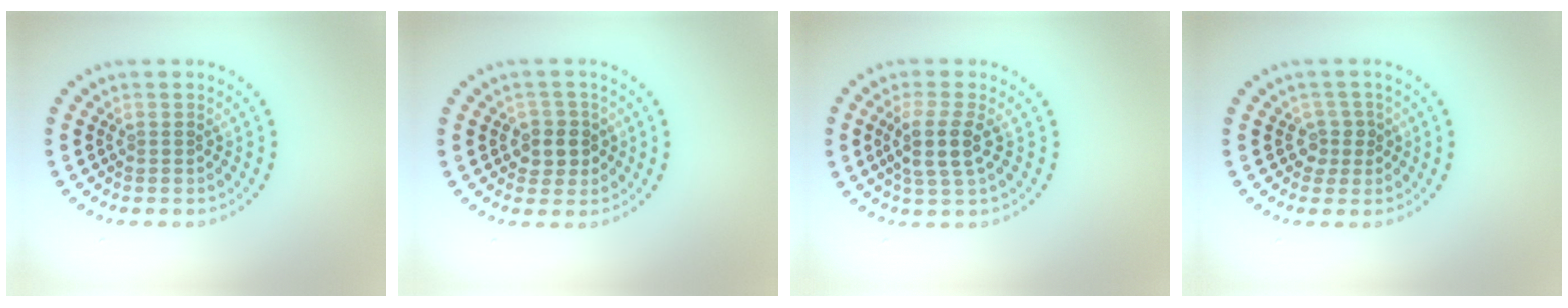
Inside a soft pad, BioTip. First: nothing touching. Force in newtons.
{"total": 2.3, "press": 2.1, "slide": 1.0}
{"total": 3.2, "press": 2.6, "slide": 1.8}
{"total": 1.7, "press": 1.3, "slide": 1.0}